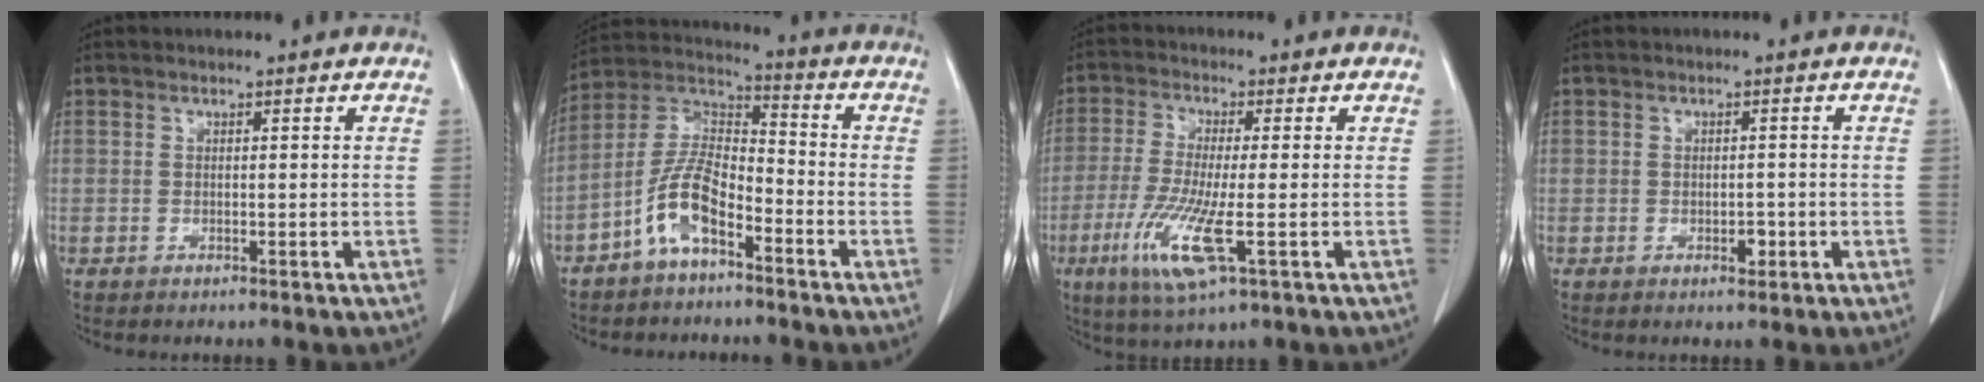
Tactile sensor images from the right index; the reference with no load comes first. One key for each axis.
{"total": 9.3, "fx": -5.1, "fy": 3.5, "fz": 6.9, "tx": -0.153, "ty": 0.018, "tz": -0.103}
{"total": 9.8, "fx": -3.4, "fy": 0.9, "fz": 9.1, "tx": -0.191, "ty": -0.029, "tz": -0.067}
{"total": 1.9, "fx": -0.6, "fy": 1.1, "fz": 1.4, "tx": -0.021, "ty": 0.004, "tz": -0.004}